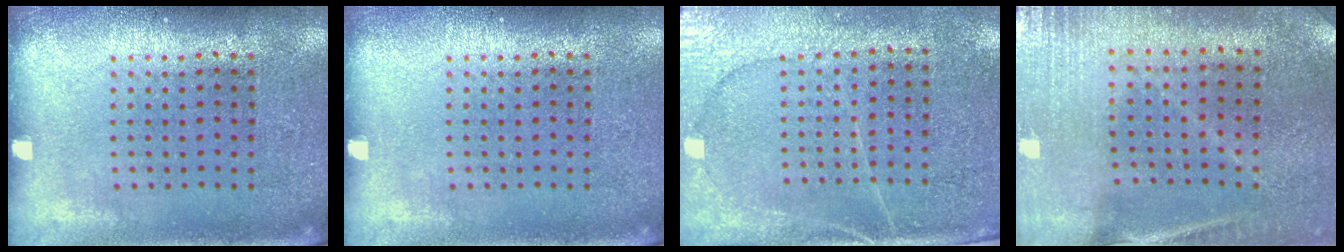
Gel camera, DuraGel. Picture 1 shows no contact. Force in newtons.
{"total": 0.0}
{"total": 3.0, "press": 2.7, "slide": 1.3}
{"total": 0.5, "press": 0.5, "slide": 0.0}